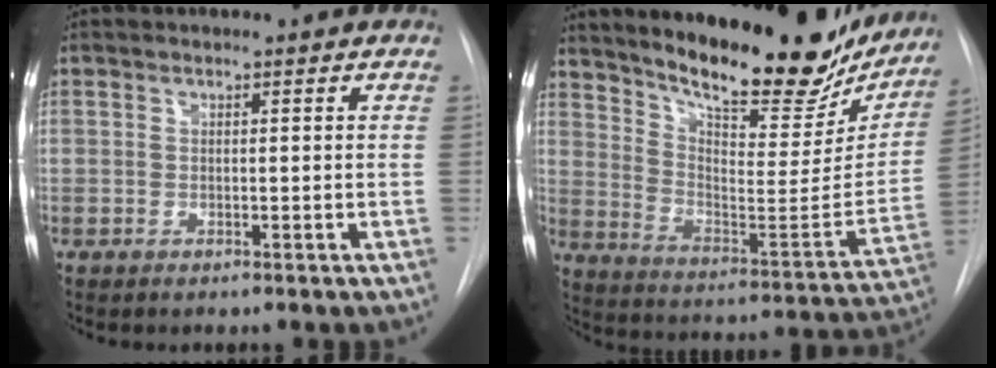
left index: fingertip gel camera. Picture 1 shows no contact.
{"total": 23.7, "force": [19.8, 6.1, 11.5], "torque": [-0.173, -0.046, 0.277]}